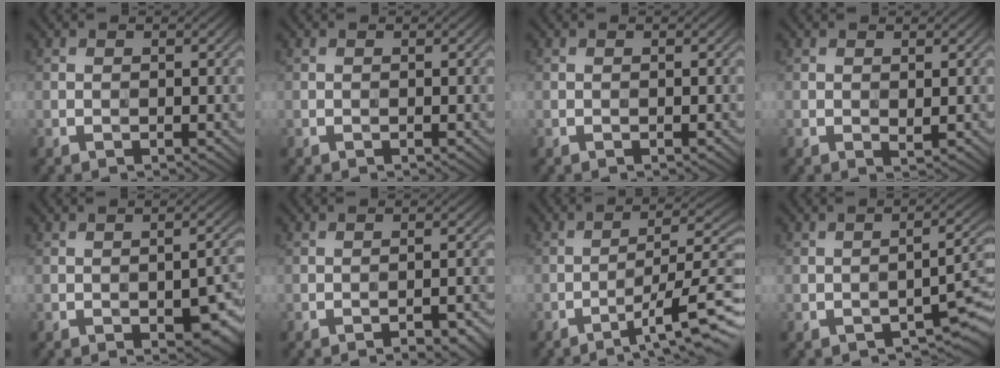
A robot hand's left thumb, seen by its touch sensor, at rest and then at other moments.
{"total": 0.0}
{"total": 0.0}
{"total": 0.8, "force": [0.3, 0.3, 0.6], "torque": [-0.010, -0.004, 0.004]}
{"total": 7.5, "force": [-3.1, 3.0, 6.2], "torque": [-0.080, -0.006, -0.037]}
{"total": 3.6, "force": [-2.7, 0.6, 2.3], "torque": [-0.038, 0.013, -0.038]}
{"total": 9.9, "force": [-5.2, 1.8, 8.2], "torque": [-0.128, 0.011, -0.082]}
{"total": 4.4, "force": [-2.7, 1.4, 3.2], "torque": [-0.039, 0.008, -0.038]}